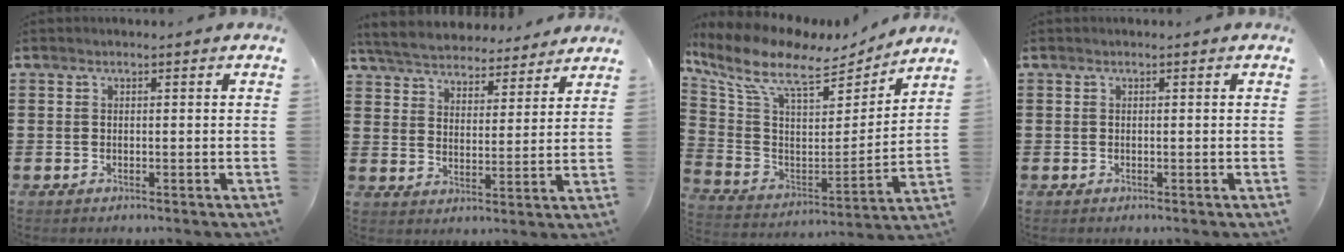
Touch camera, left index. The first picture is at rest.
{"total": 5.3, "force": [5.2, 0.6, 0.6], "torque": [-0.040, -0.033, 0.089]}
{"total": 10.7, "force": [8.2, 3.2, 6.0], "torque": [-0.153, -0.049, 0.141]}
{"total": 0.0}